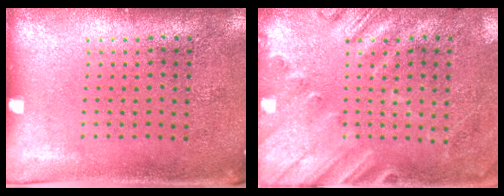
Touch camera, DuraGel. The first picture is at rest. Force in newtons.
{"total": 2.7, "press": 1.9, "slide": 1.9}